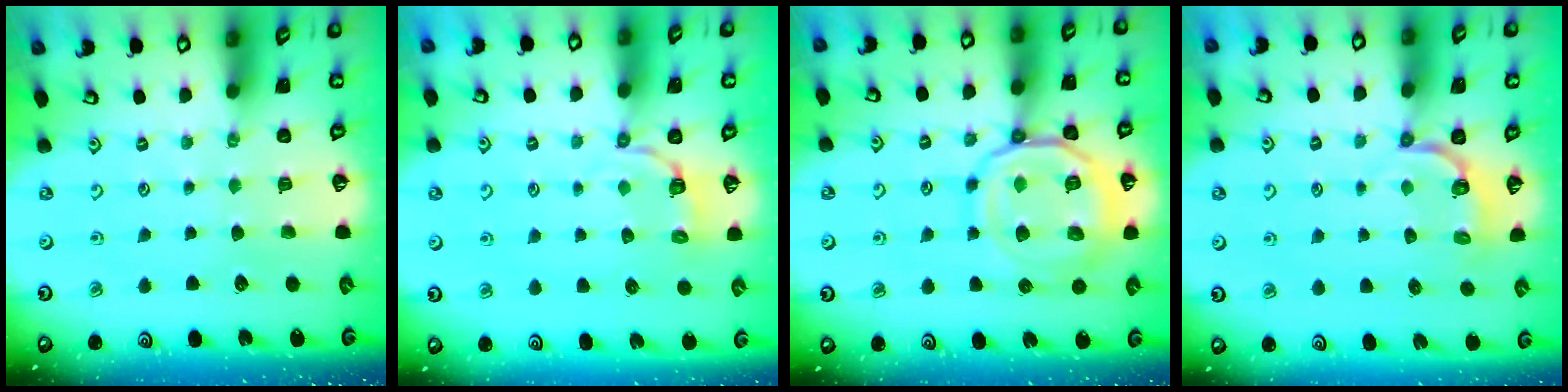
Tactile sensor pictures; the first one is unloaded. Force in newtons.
{"total": 3.3, "press": 1.6, "slide": 2.9}
{"total": 17.3, "press": 17.2, "slide": 1.7}
{"total": 4.2, "press": 3.2, "slide": 2.7}